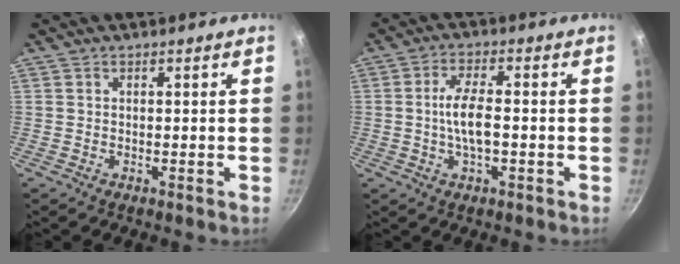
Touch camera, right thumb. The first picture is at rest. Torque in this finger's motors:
{"motor_torque": [1.28, 0.98, 1.22, -0.48, 0.45]}